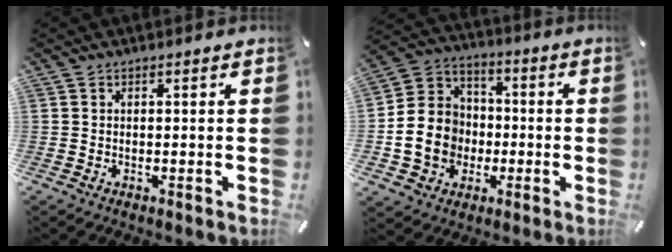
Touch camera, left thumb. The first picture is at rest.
{"total": 13.8, "force": [-3.8, 12.3, 5.1], "torque": [-0.118, 0.023, -0.064]}